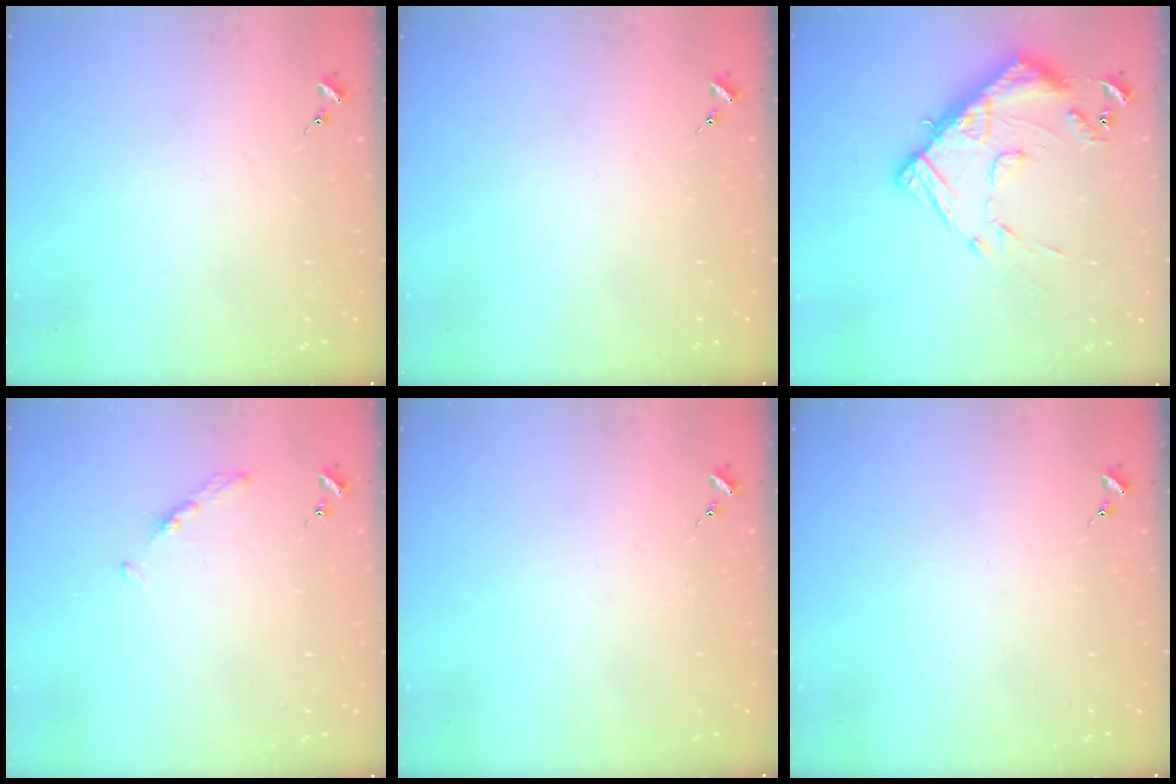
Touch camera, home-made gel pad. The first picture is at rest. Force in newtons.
{"total": 0.0}
{"total": 16.6, "press": 16.6, "slide": 1.4}
{"total": 3.7, "press": 3.6, "slide": 0.4}
{"total": 0.0}
{"total": 0.0}